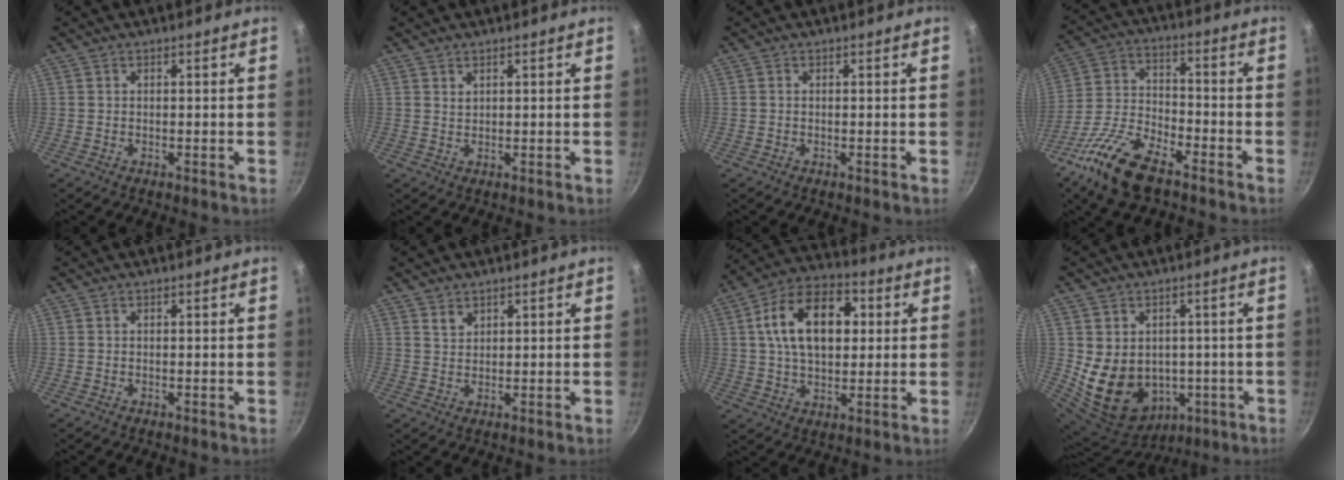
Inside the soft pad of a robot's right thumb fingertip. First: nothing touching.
{"total": 1.0, "force": [0.7, 0.5, 0.4], "torque": [-0.004, -0.005, 0.014]}
{"total": 0.0}
{"total": 14.3, "force": [-9.3, 6.0, 9.1], "torque": [-0.181, 0.047, -0.191]}
{"total": 0.0}
{"total": 2.1, "force": [1.4, 1.3, 0.7], "torque": [-0.006, -0.005, 0.028]}
{"total": 16.9, "force": [3.5, 10.6, 12.7], "torque": [-0.182, 0.016, 0.046]}
{"total": 15.1, "force": [-1.0, 12.3, 8.6], "torque": [-0.138, 0.002, 0.017]}